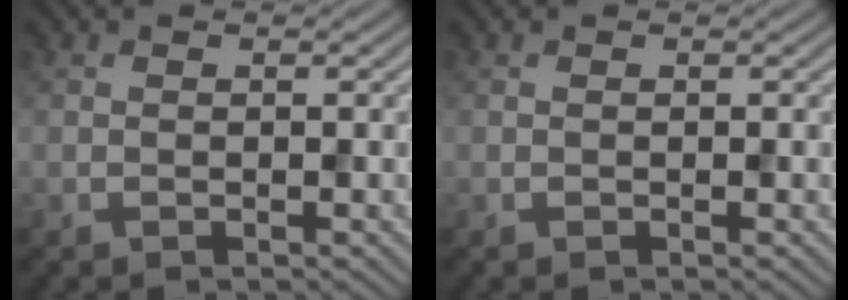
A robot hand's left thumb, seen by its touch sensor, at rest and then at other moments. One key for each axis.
{"total": 0.0}